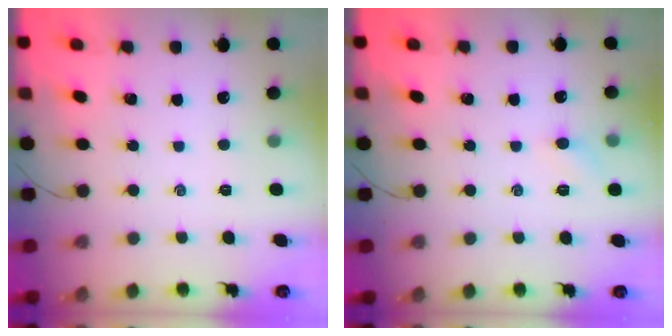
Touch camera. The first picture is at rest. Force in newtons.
{"total": 4.2, "press": 4.1, "slide": 1.2}